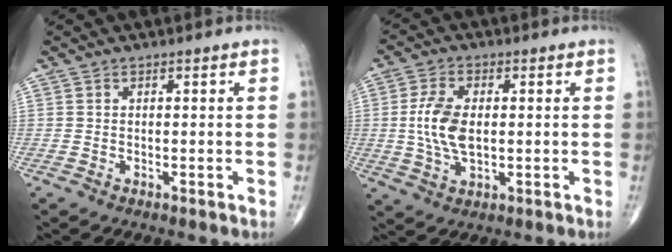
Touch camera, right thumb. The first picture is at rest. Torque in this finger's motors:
{"motor_torque": [1.44, 1.33, 0.83, -0.39, 0.10]}